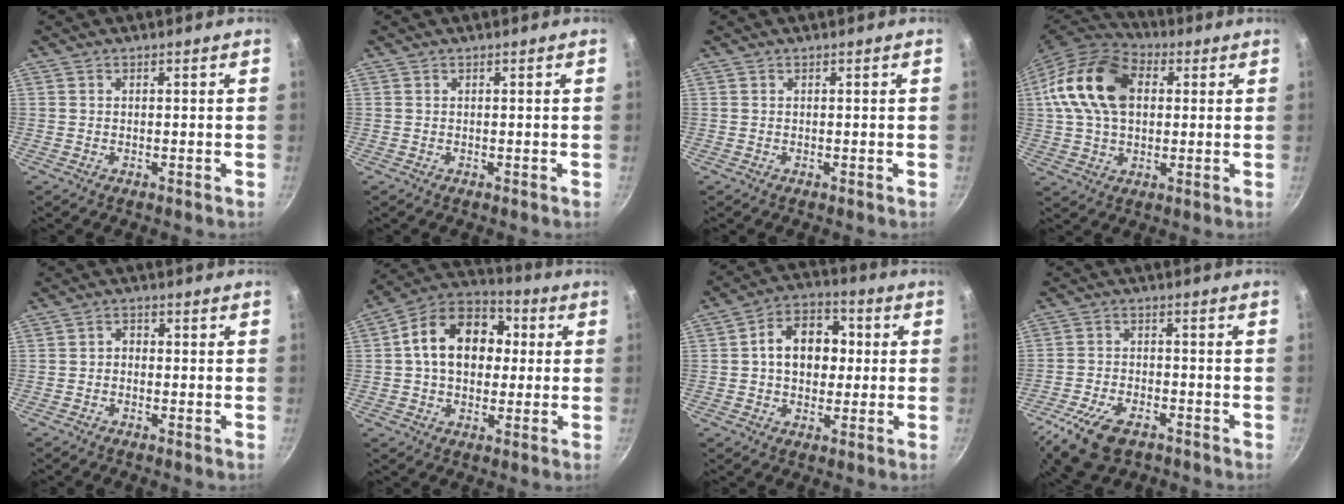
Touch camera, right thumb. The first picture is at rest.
{"total": 0.0}
{"total": 0.0}
{"total": 18.0, "force": [3.5, 12.3, 12.7], "torque": [-0.220, 0.018, 0.049]}
{"total": 1.8, "force": [-0.6, 1.4, 1.0], "torque": [-0.011, 0.012, -0.015]}
{"total": 16.6, "force": [2.1, 12.1, 11.1], "torque": [-0.149, 0.031, 0.014]}
{"total": 12.3, "force": [1.1, 9.1, 8.2], "torque": [-0.086, 0.024, 0.002]}
{"total": 11.5, "force": [-6.6, 5.8, 7.4], "torque": [-0.145, 0.018, -0.125]}